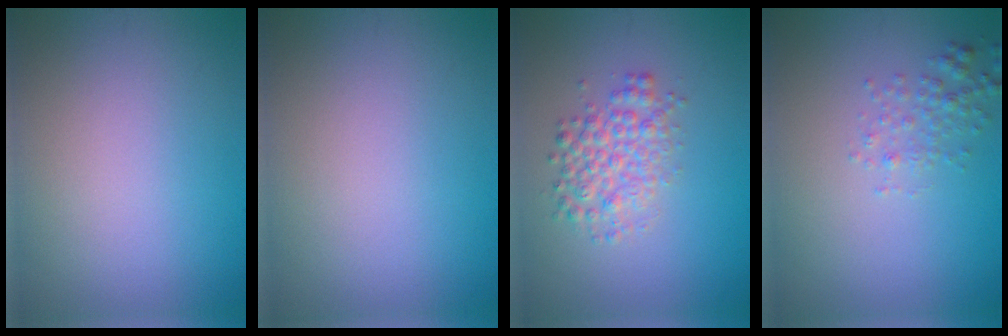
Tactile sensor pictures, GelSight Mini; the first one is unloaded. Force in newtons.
{"total": 0.0}
{"total": 3.3, "press": 3.3, "slide": 0.1}
{"total": 1.6, "press": 1.6, "slide": 0.1}